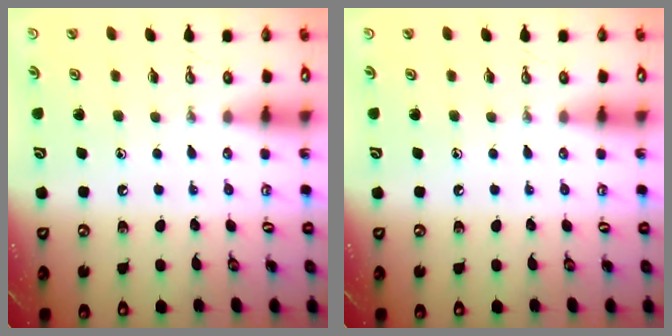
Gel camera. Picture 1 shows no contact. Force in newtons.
{"total": 0.0}